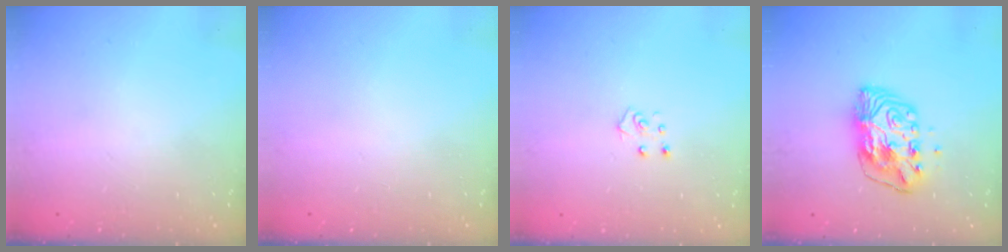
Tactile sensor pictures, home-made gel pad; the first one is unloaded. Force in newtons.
{"total": 0.0}
{"total": 4.7, "press": 4.7, "slide": 0.4}
{"total": 10.4, "press": 10.4, "slide": 1.1}